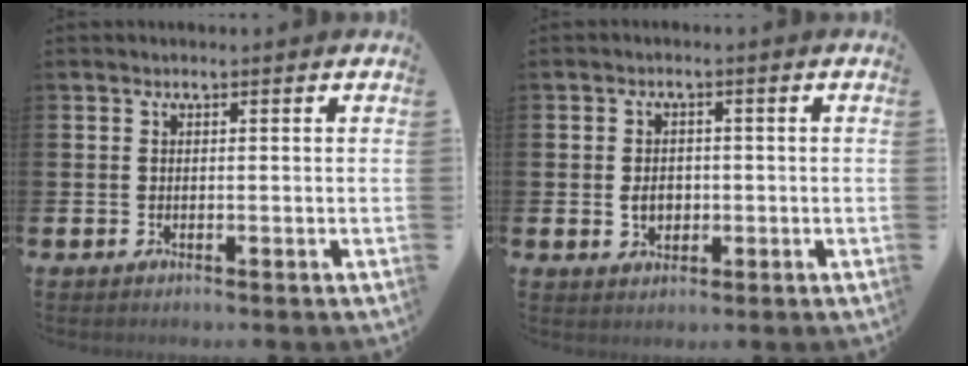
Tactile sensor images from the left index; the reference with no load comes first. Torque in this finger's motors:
{"motor_torque": [0.32, -0.18, 0.03, 0.08]}